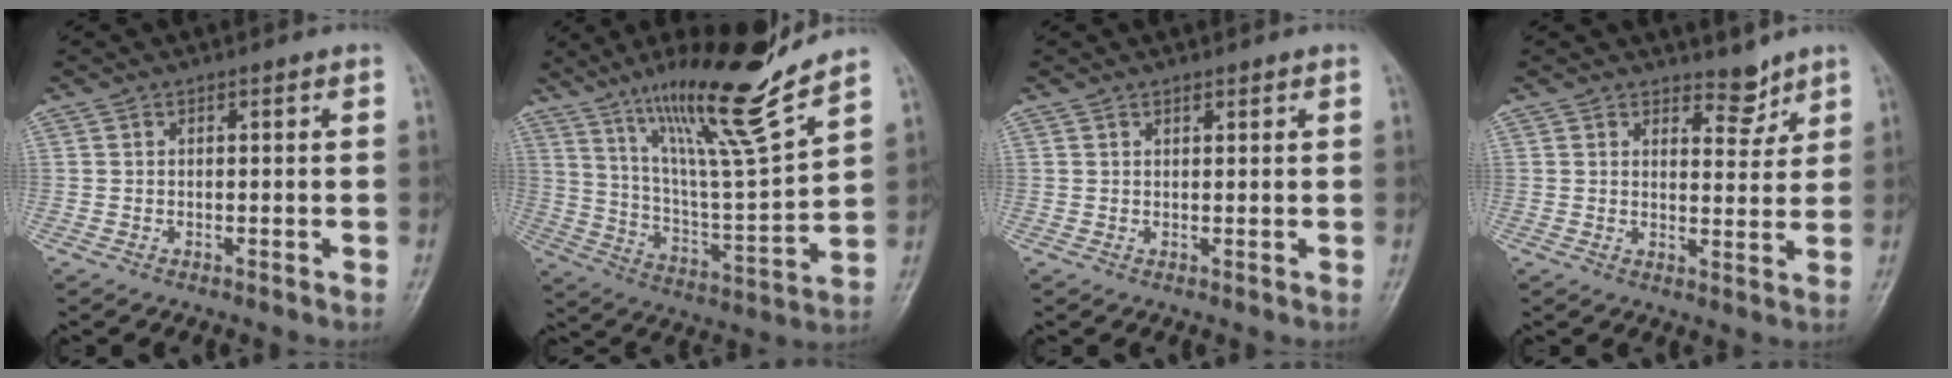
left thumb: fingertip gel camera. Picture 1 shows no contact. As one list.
[{"total": 19.7, "force": [14.3, 1.3, 13.6], "torque": [-0.204, -0.085, 0.251]}, {"total": 1.0, "force": [0.8, 0.4, 0.4], "torque": [-0.006, -0.005, 0.012]}, {"total": 4.0, "force": [3.4, 1.8, 1.1], "torque": [0.006, -0.030, 0.053]}]